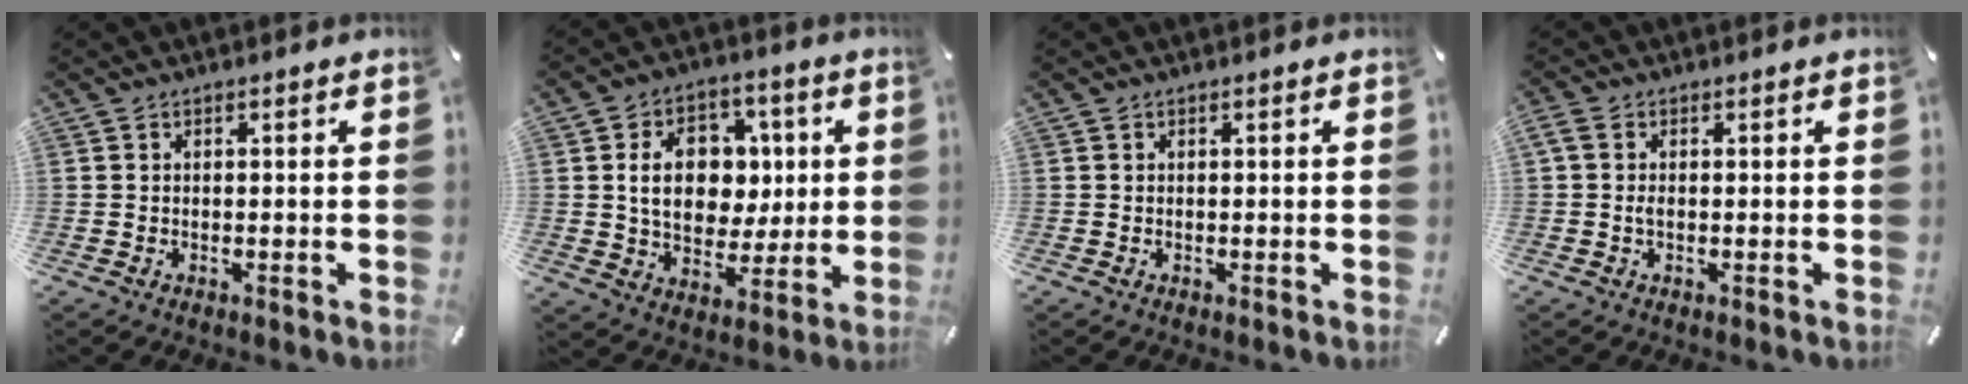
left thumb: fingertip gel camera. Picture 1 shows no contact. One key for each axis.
{"total": 13.6, "fx": 2.0, "fy": 11.0, "fz": 7.9, "tx": -0.123, "ty": 0.005, "tz": 0.040}
{"total": 0.0}
{"total": 1.8, "fx": 0.0, "fy": 0.9, "fz": 1.6, "tx": -0.037, "ty": -0.002, "tz": -0.002}